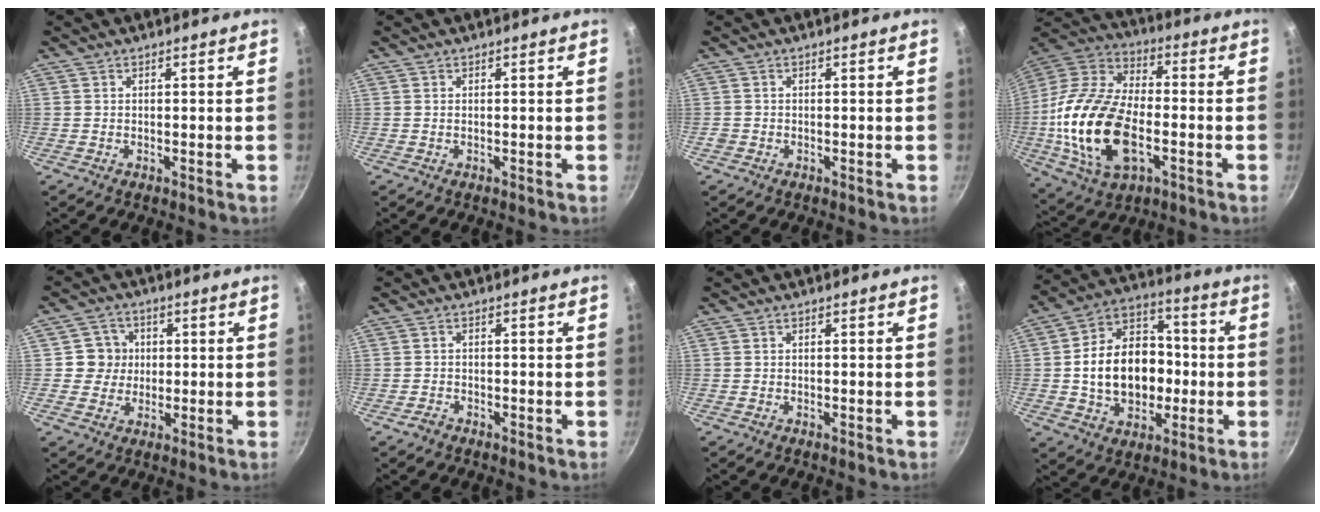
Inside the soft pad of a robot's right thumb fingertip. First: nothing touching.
{"total": 0.0}
{"total": 0.9, "force": [-0.4, 0.8, 0.2], "torque": [-0.004, 0.002, -0.007]}
{"total": 23.5, "force": [-4.6, 13.4, 18.8], "torque": [-0.363, 0.026, -0.090]}
{"total": 5.6, "force": [0.5, 5.5, 1.1], "torque": [0.022, 0.005, 0.000]}
{"total": 1.3, "force": [-1.0, 0.7, 0.3], "torque": [-0.007, 0.011, -0.020]}
{"total": 0.0}
{"total": 18.2, "force": [-1.4, 13.7, 11.9], "torque": [-0.163, 0.041, -0.024]}